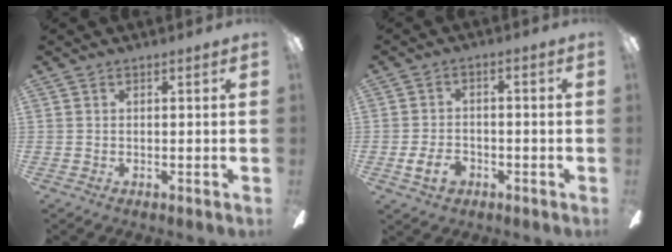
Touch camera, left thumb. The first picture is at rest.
{"total": 5.9, "force": [-2.4, 4.0, 3.7], "torque": [-0.074, 0.013, -0.044]}